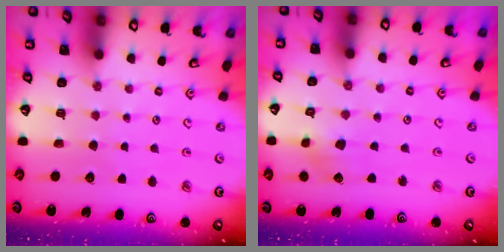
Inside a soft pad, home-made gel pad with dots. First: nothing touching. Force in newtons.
{"total": 4.9, "press": 4.9, "slide": 0.4}